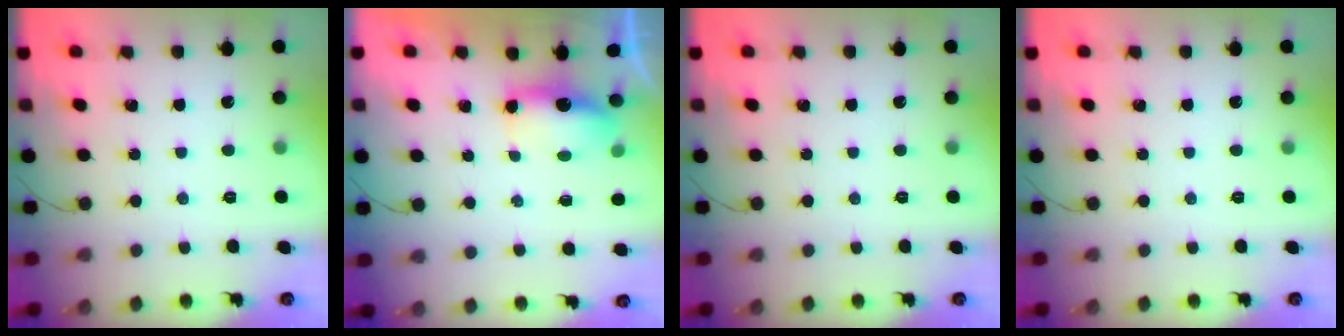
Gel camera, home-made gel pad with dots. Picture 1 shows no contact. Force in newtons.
{"total": 6.8, "press": 6.7, "slide": 0.8}
{"total": 0.0}
{"total": 0.0}